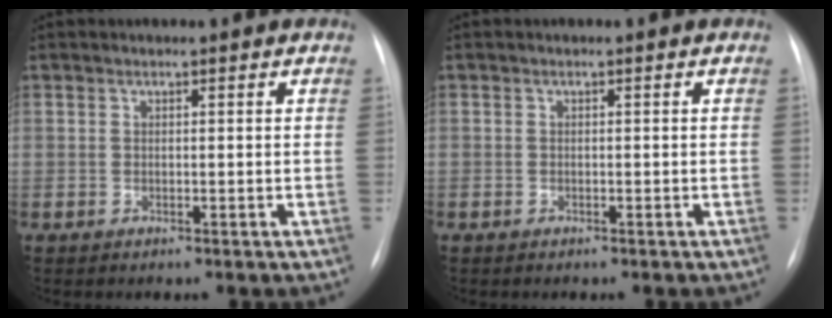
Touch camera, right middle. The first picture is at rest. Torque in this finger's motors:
{"motor_torque": [0.93, -1.17, -0.28, -0.21]}